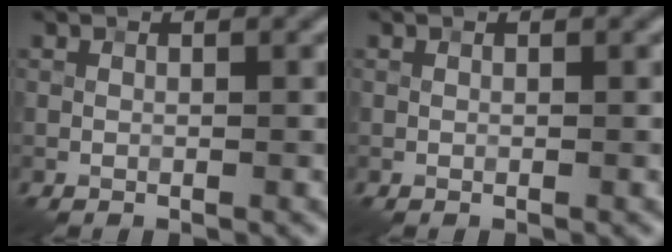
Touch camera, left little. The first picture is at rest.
{"total": 0.0}